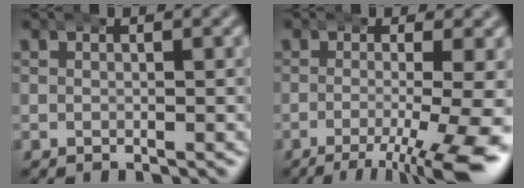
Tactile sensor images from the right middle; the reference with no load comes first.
{"total": 7.5, "force": [-3.7, 1.9, 6.2], "torque": [-0.089, -0.025, -0.046]}